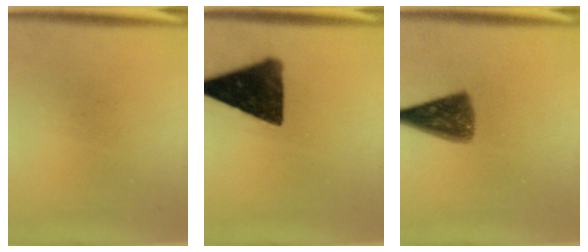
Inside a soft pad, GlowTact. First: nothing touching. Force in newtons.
{"total": 13.2}
{"total": 8.3}